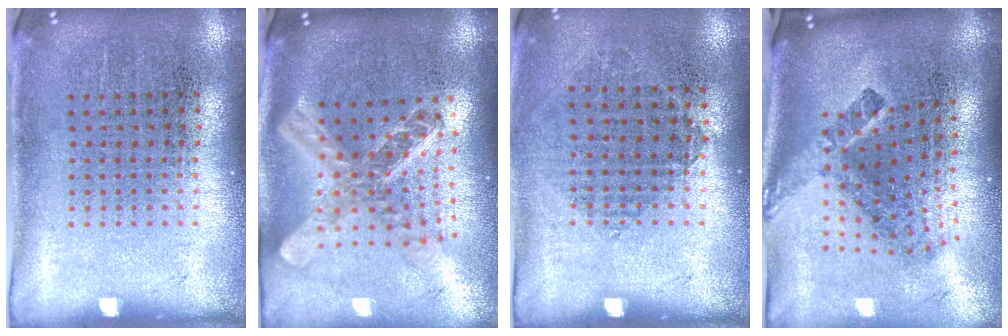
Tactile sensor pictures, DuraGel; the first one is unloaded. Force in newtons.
{"total": 2.4, "press": 1.9, "slide": 1.5}
{"total": 0.9, "press": 0.8, "slide": 0.3}
{"total": 2.7, "press": 1.7, "slide": 2.1}